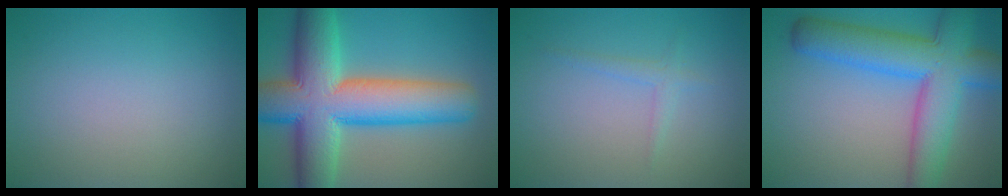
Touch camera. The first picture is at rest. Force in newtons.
{"total": 13.8, "press": 13.7, "slide": 0.7}
{"total": 1.2, "press": 1.2, "slide": 0.1}
{"total": 9.7, "press": 9.7, "slide": 0.5}